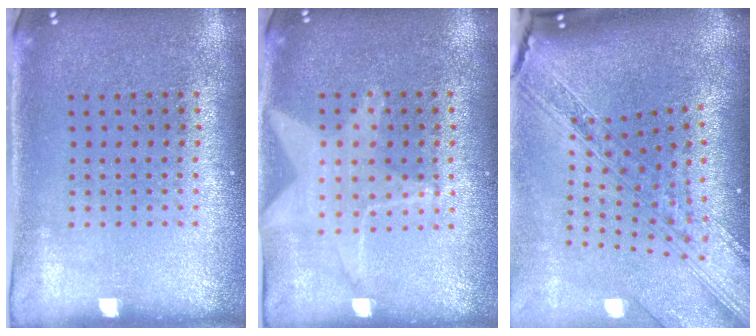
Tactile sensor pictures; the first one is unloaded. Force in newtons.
{"total": 1.5, "press": 1.4, "slide": 0.5}
{"total": 3.4, "press": 2.6, "slide": 2.3}